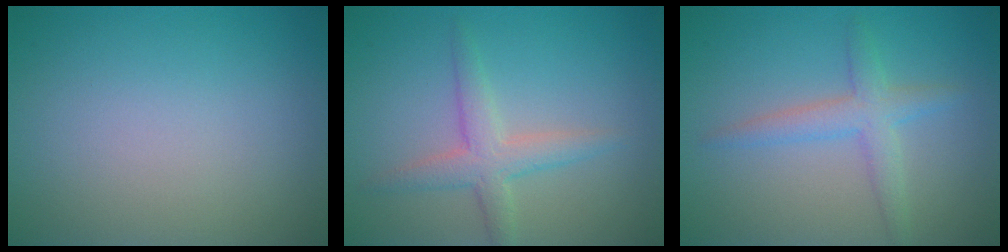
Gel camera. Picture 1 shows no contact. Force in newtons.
{"total": 2.9, "press": 2.9, "slide": 0.1}
{"total": 2.7, "press": 2.7, "slide": 0.1}